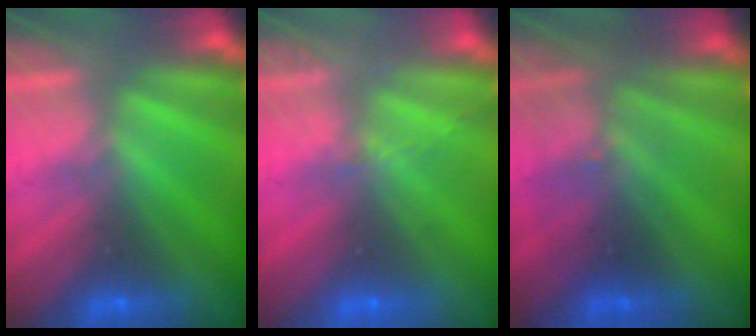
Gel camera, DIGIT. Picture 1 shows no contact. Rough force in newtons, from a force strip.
{"total": 2.0}
{"total": 2.7}